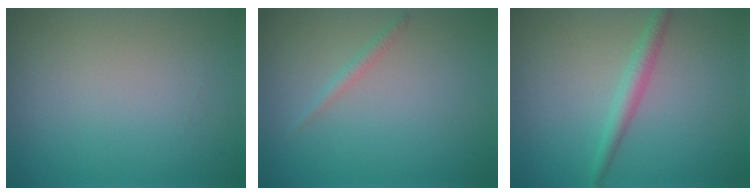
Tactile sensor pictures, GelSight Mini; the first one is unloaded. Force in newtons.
{"total": 0.9, "press": 0.9, "slide": 0.1}
{"total": 2.1, "press": 2.1, "slide": 0.1}